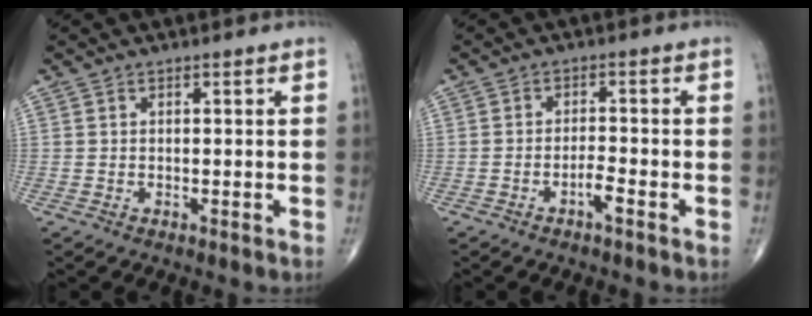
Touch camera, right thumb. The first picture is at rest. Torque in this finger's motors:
{"motor_torque": [0.76, 1.19, 0.36, -0.01, 0.13]}